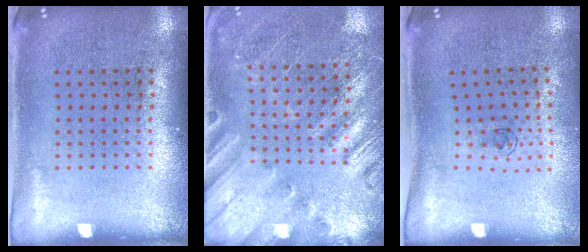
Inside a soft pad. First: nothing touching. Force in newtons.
{"total": 2.3, "press": 2.2, "slide": 0.6}
{"total": 0.7, "press": 0.2, "slide": 0.6}